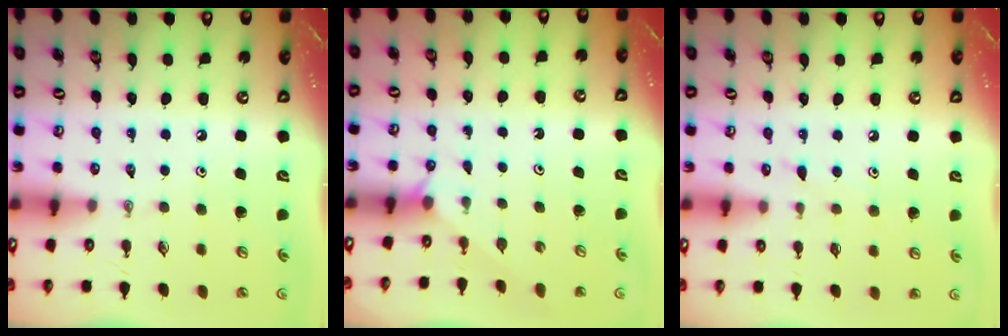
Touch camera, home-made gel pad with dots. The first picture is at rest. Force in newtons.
{"total": 3.0, "press": 2.9, "slide": 0.3}
{"total": 7.9, "press": 7.9, "slide": 0.6}